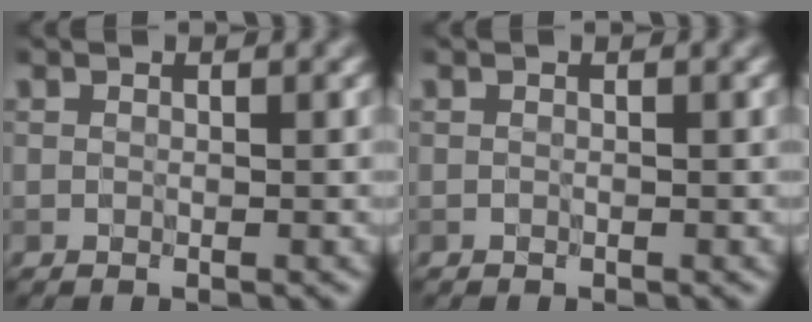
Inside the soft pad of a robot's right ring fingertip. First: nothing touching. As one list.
[{"total": 0.0}]